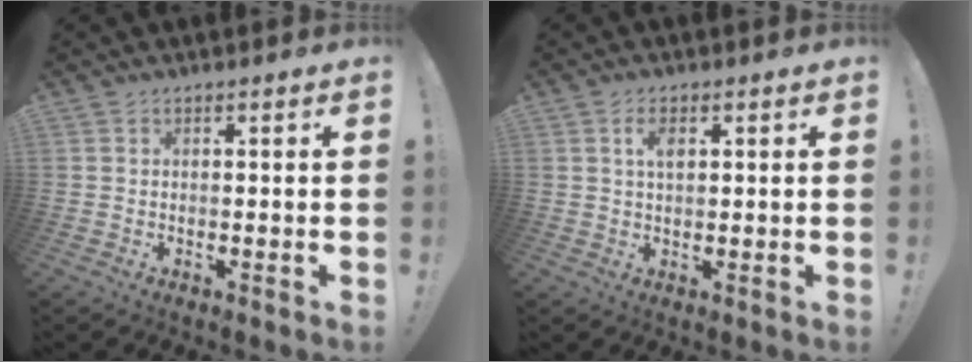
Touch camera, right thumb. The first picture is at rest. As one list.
[{"total": 3.8, "force": [1.4, 2.0, 3.0], "torque": [-0.047, 0.001, 0.020]}]